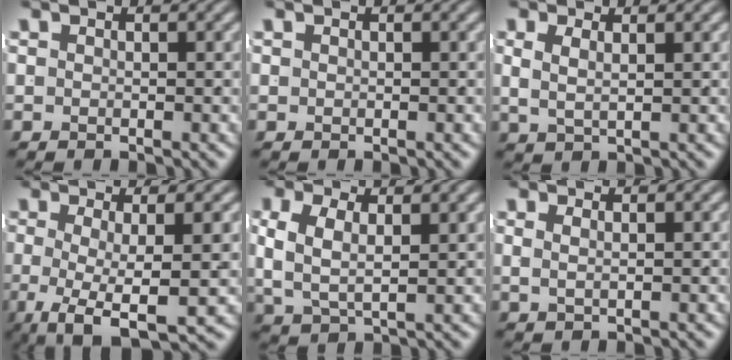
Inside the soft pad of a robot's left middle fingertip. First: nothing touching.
{"total": 0.0}
{"total": 2.2, "force": [0.9, 1.0, 1.8], "torque": [-0.033, -0.003, 0.024]}
{"total": 7.5, "force": [-3.7, 2.6, 5.9], "torque": [-0.123, -0.049, -0.035]}
{"total": 4.9, "force": [1.0, 3.4, 3.5], "torque": [-0.088, -0.012, 0.026]}
{"total": 1.1, "force": [0.6, -0.5, 0.7], "torque": [-0.009, -0.004, 0.018]}